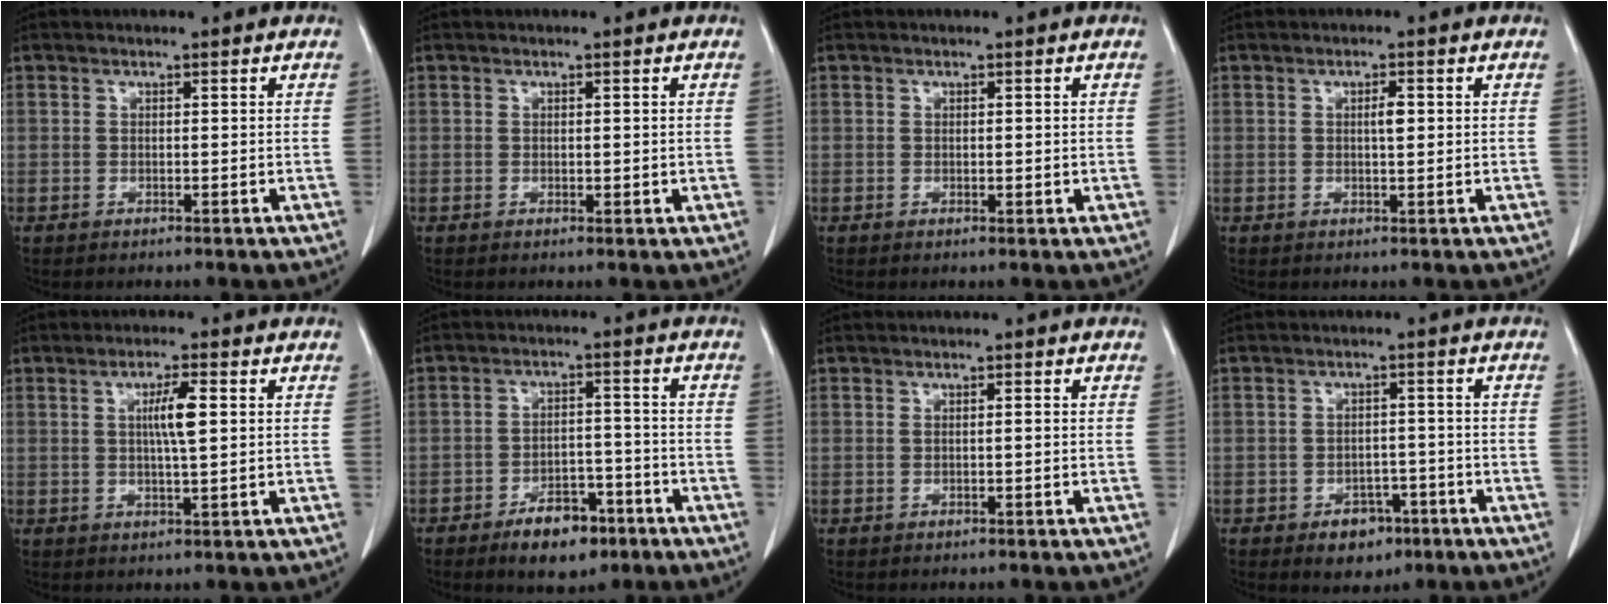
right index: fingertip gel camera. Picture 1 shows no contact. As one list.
[{"total": 0.9, "force": [0.1, 0.4, 0.8], "torque": [-0.012, -0.003, 0.003]}, {"total": 0.9, "force": [0.0, 0.3, 0.8], "torque": [-0.012, -0.003, 0.002]}, {"total": 1.8, "force": [0.3, 0.4, 1.8], "torque": [-0.031, 0.002, 0.006]}, {"total": 4.7, "force": [0.9, 0.2, 4.7], "torque": [-0.083, -0.001, 0.016]}, {"total": 7.7, "force": [-4.9, 3.6, 4.6], "torque": [-0.072, 0.004, -0.074]}, {"total": 0.7, "force": [0.0, -0.1, 0.7], "torque": [-0.014, 0.001, 0.002]}, {"total": 4.9, "force": [-2.8, 3.3, 2.4], "torque": [-0.028, 0.006, -0.031]}]